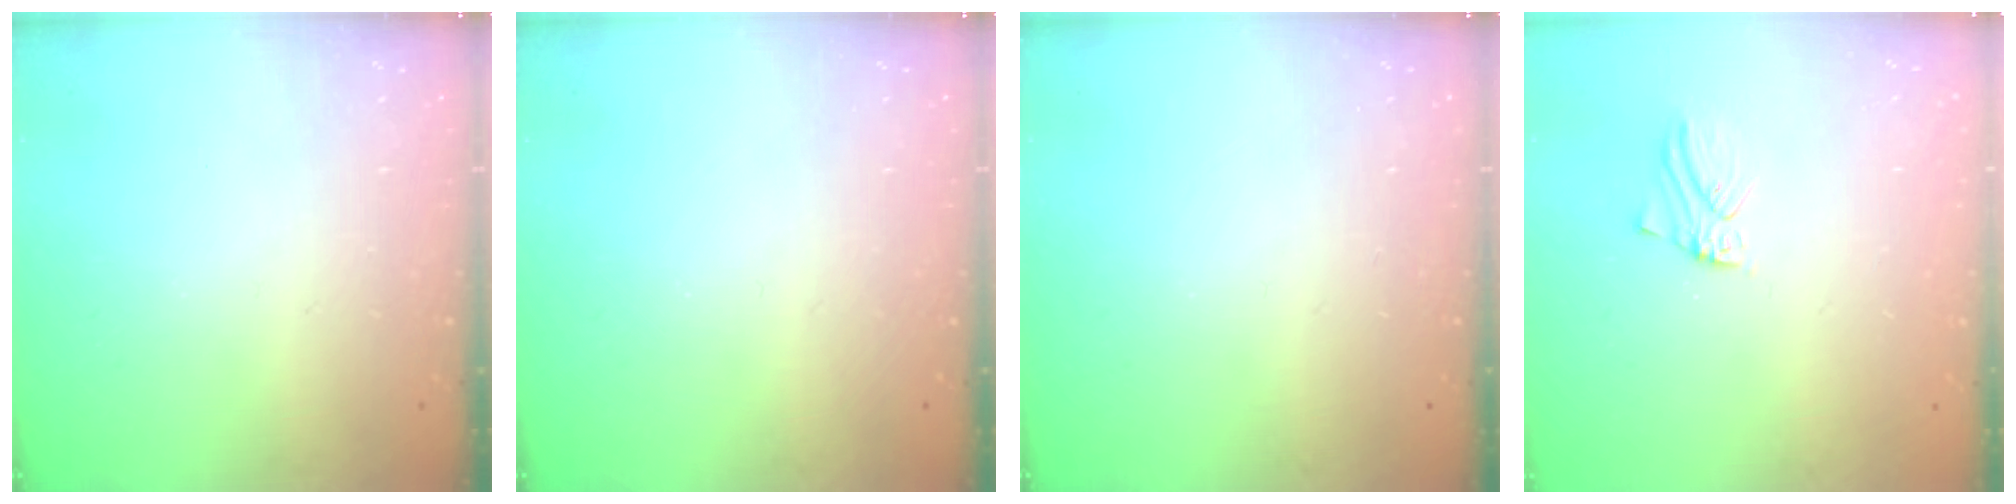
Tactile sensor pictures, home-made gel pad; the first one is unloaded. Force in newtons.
{"total": 0.0}
{"total": 0.0}
{"total": 1.7, "press": 1.7, "slide": 0.2}